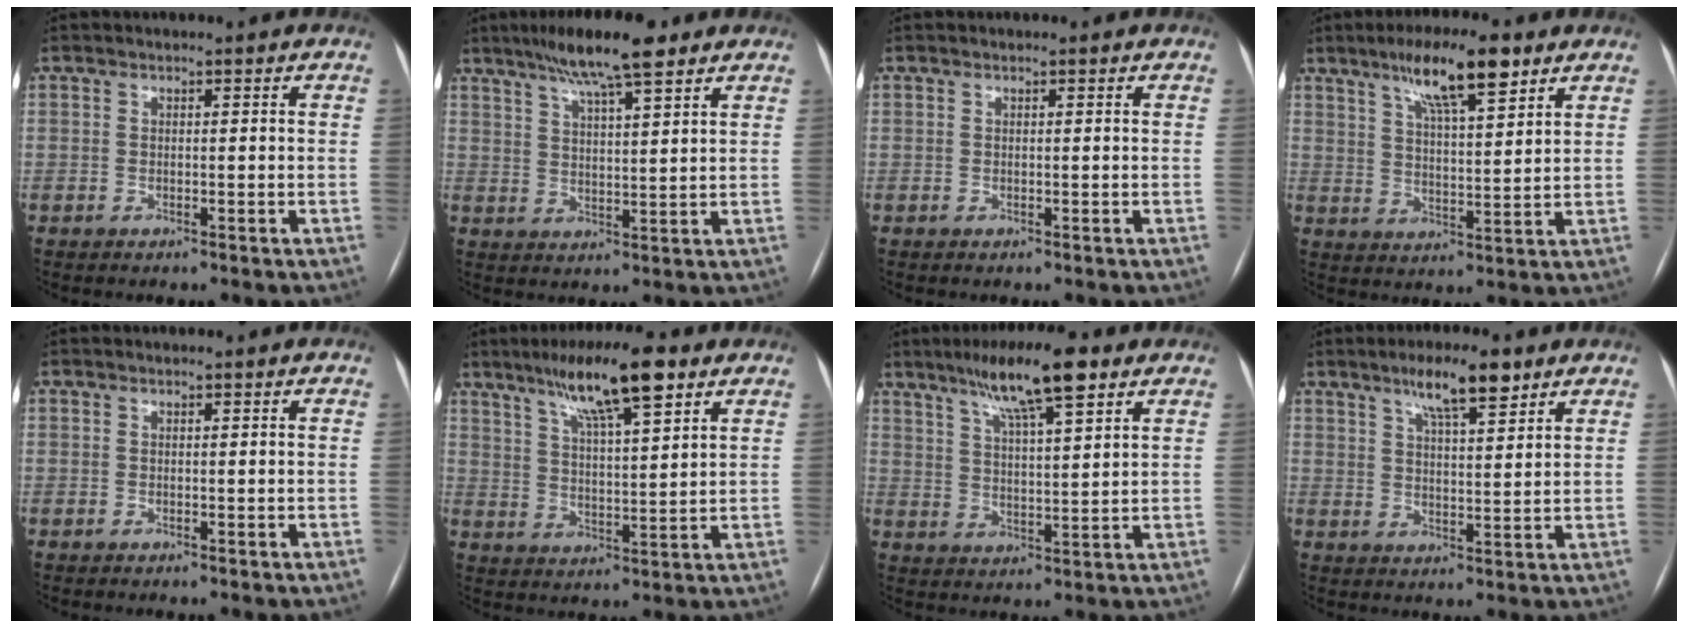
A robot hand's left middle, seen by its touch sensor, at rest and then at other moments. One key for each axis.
{"total": 11.0, "fx": 7.8, "fy": 1.3, "fz": 7.7, "tx": -0.129, "ty": 0.019, "tz": 0.129}
{"total": 0.0}
{"total": 10.9, "fx": 7.0, "fy": 1.9, "fz": 8.2, "tx": -0.144, "ty": 0.011, "tz": 0.118}
{"total": 0.0}
{"total": 12.2, "fx": 7.7, "fy": 1.5, "fz": 9.3, "tx": -0.165, "ty": 0.015, "tz": 0.130}
{"total": 11.4, "fx": 7.4, "fy": 1.3, "fz": 8.7, "tx": -0.153, "ty": 0.015, "tz": 0.124}
{"total": 7.8, "fx": 5.2, "fy": 1.5, "fz": 5.6, "tx": -0.099, "ty": 0.008, "tz": 0.088}